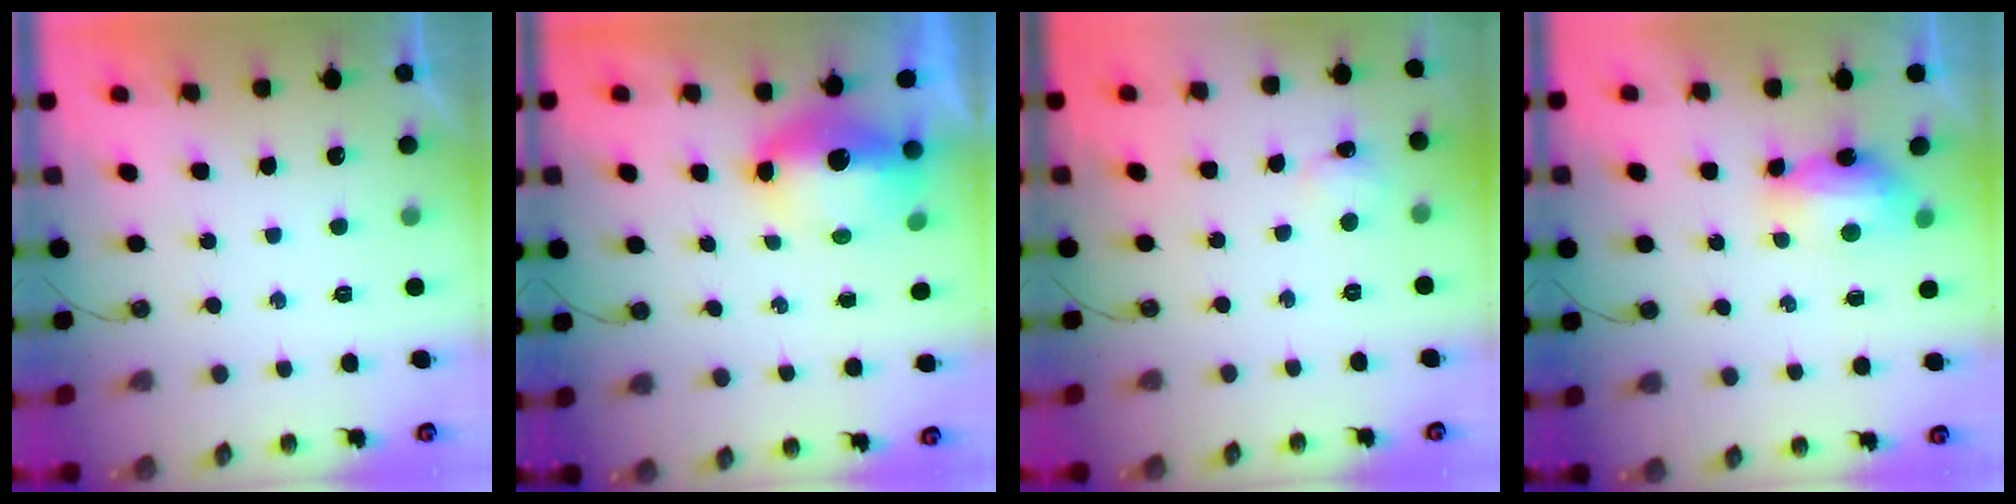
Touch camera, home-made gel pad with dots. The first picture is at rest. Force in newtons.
{"total": 16.4, "press": 10.0, "slide": 13.0}
{"total": 1.7, "press": 1.6, "slide": 0.4}
{"total": 16.4, "press": 10.2, "slide": 12.8}